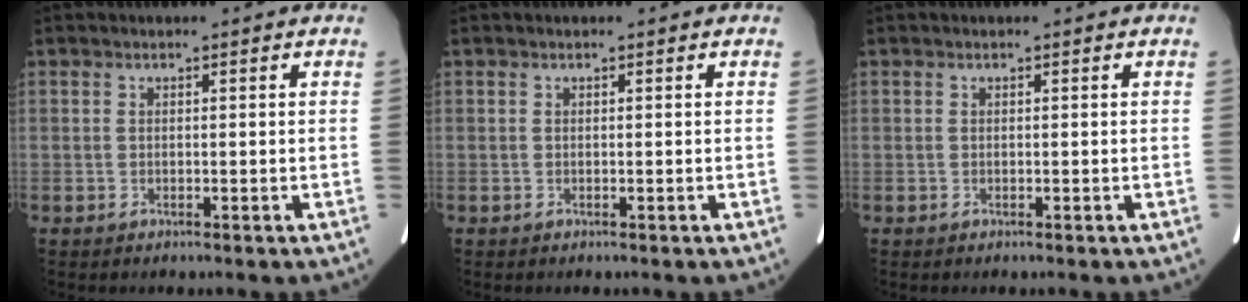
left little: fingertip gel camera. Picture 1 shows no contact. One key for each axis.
{"total": 0.0}
{"total": 0.0}